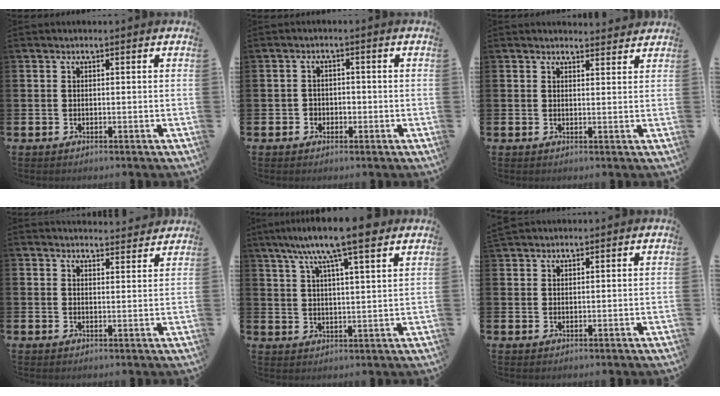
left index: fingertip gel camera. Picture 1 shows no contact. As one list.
[{"total": 1.7, "force": [-0.7, 1.5, 0.3], "torque": [-0.001, 0.000, -0.020]}, {"total": 2.2, "force": [2.2, 0.4, 0.0], "torque": [0.007, -0.014, 0.038]}, {"total": 3.3, "force": [3.3, 0.4, 0.0], "torque": [0.005, -0.025, 0.057]}, {"total": 8.7, "force": [7.1, 0.4, 5.0], "torque": [-0.106, -0.021, 0.124]}, {"total": 1.8, "force": [1.7, 0.5, 0.0], "torque": [0.005, -0.006, 0.031]}]